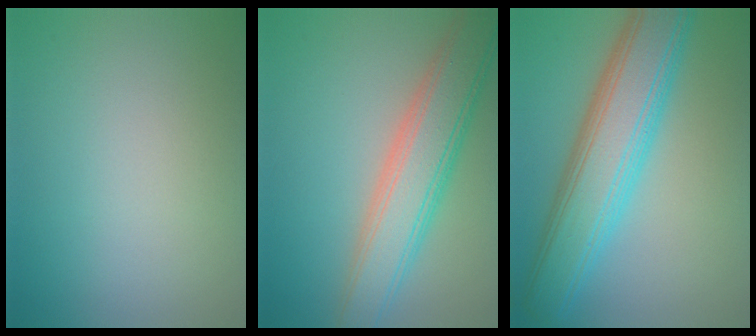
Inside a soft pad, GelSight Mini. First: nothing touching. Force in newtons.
{"total": 6.6, "press": 6.6, "slide": 0.2}
{"total": 8.7, "press": 8.7, "slide": 0.4}